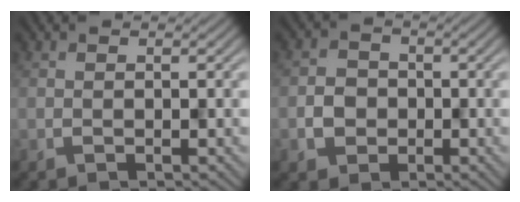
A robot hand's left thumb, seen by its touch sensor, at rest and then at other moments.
{"total": 2.5, "force": [-0.6, 2.4, 0.4], "torque": [-0.006, 0.001, -0.014]}